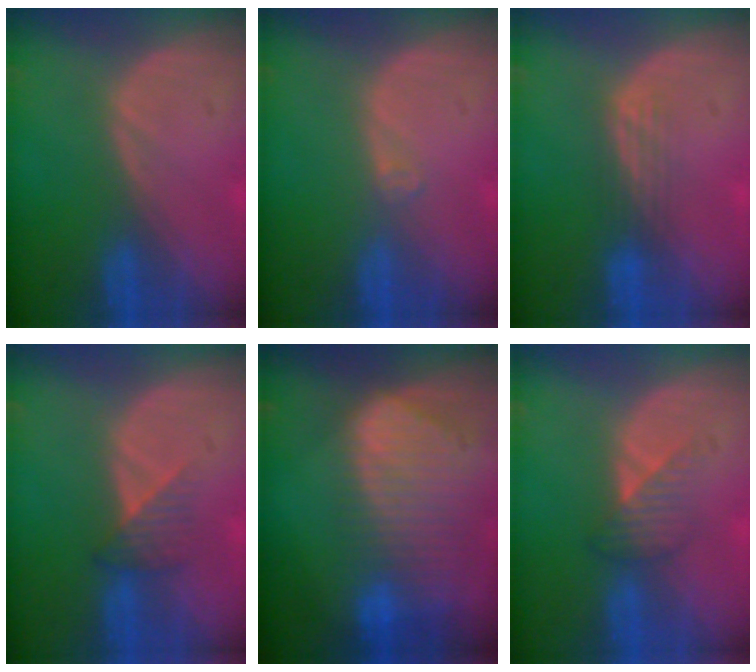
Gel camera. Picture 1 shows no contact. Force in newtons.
{"total": 1.1, "press": 0.8, "slide": 0.7}
{"total": 3.0, "press": 2.6, "slide": 1.4}
{"total": 3.4, "press": 3.1, "slide": 1.4}
{"total": 10.5, "press": 9.0, "slide": 5.5}
{"total": 3.4, "press": 3.1, "slide": 1.4}